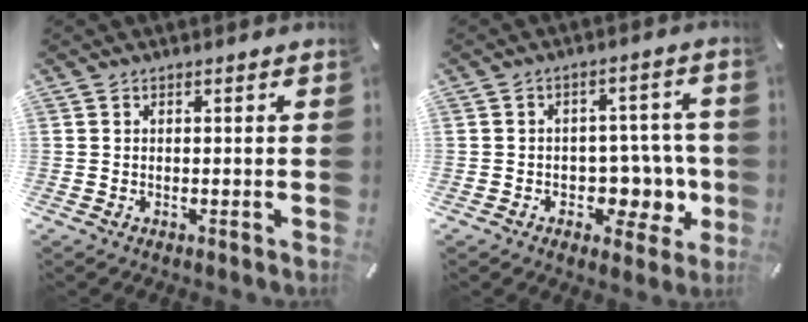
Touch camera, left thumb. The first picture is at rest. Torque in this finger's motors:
{"motor_torque": [-0.19, 0.39, 0.06, 0.11, 0.10]}